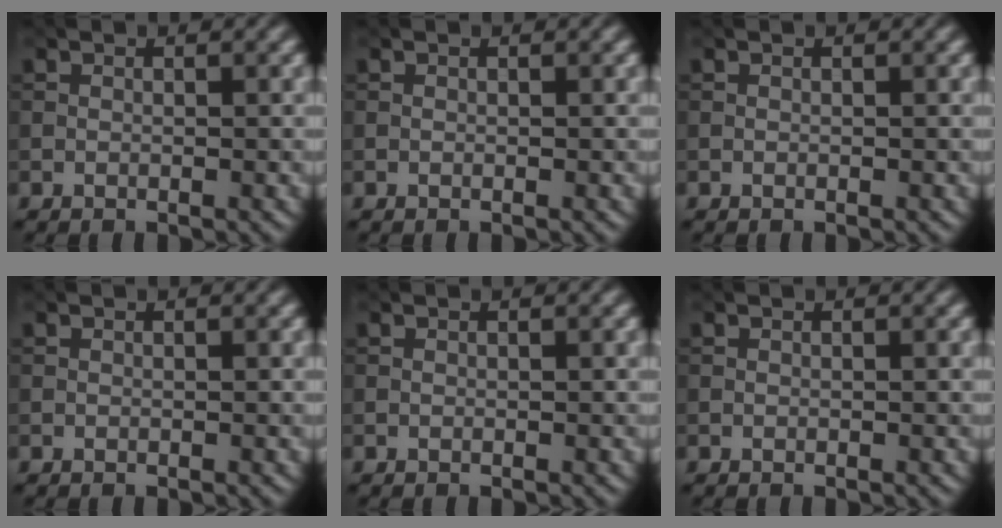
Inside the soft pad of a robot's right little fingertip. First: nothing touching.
{"total": 0.0}
{"total": 0.0}
{"total": 0.0}
{"total": 0.0}
{"total": 0.0}